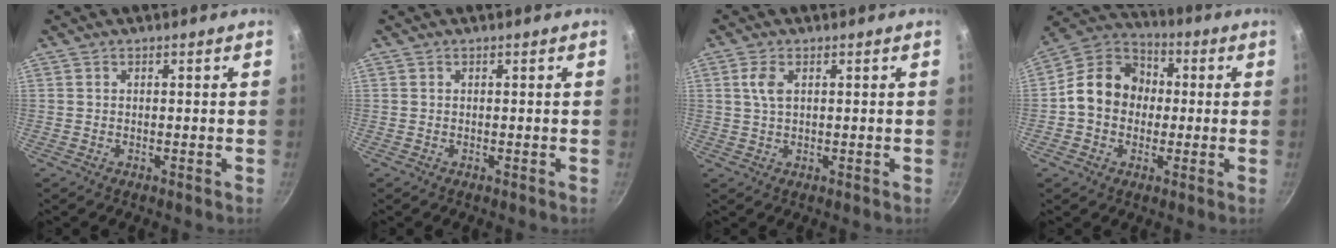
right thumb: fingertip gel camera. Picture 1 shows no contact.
{"total": 0.0}
{"total": 3.3, "force": [0.9, 1.7, 2.7], "torque": [-0.055, -0.001, 0.018]}
{"total": 13.3, "force": [0.0, 11.1, 7.3], "torque": [-0.084, 0.032, -0.022]}